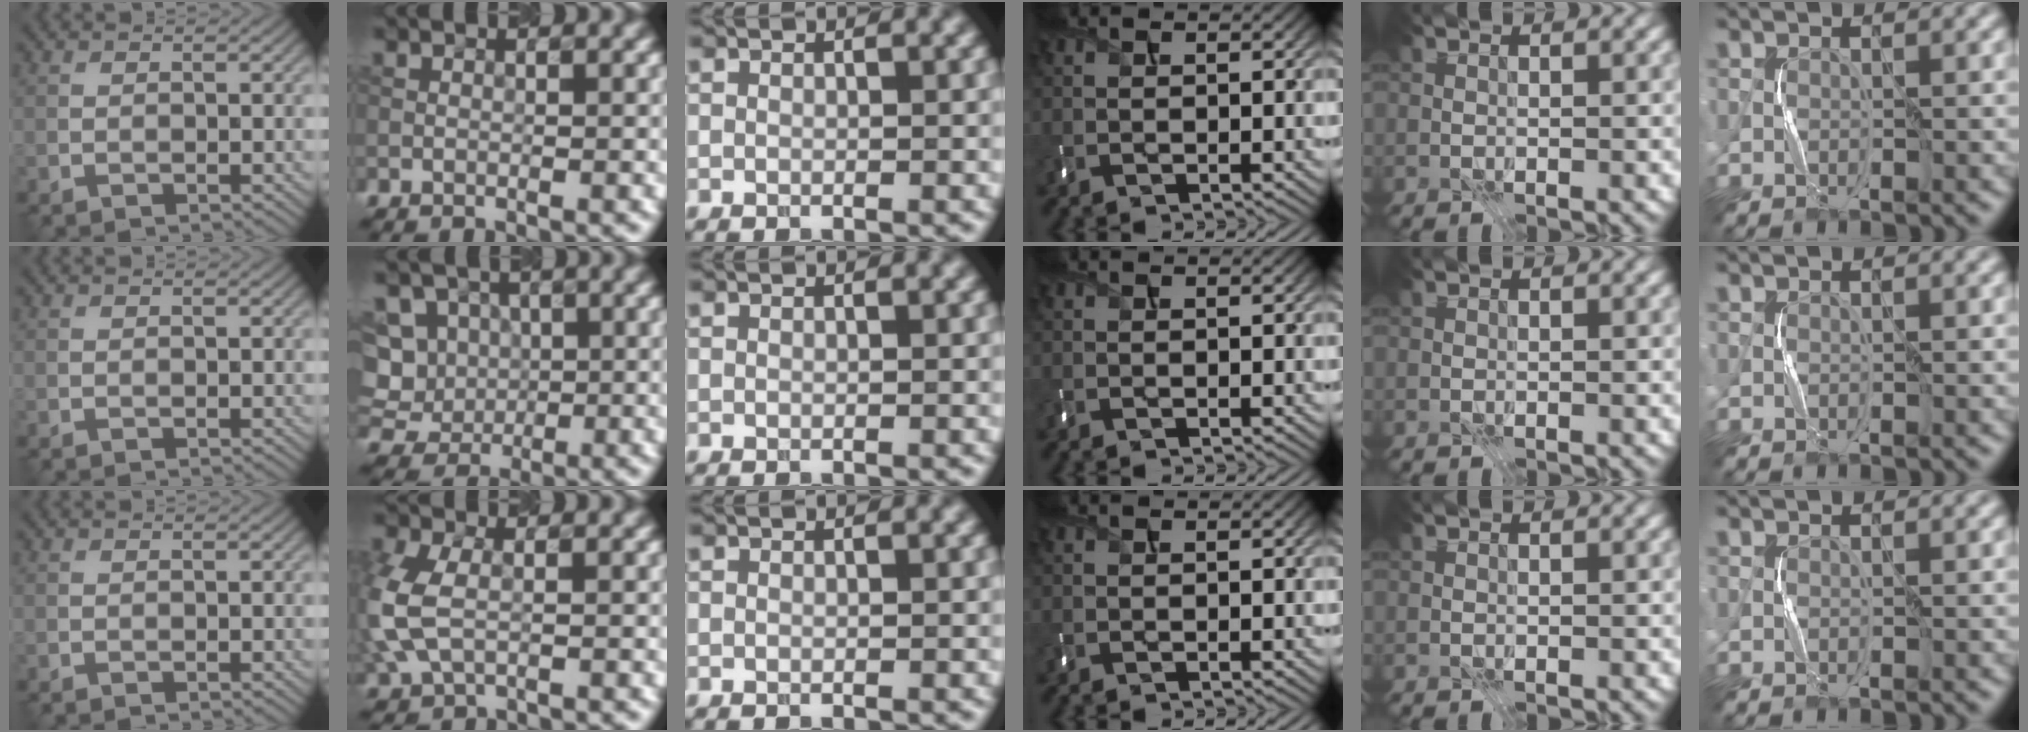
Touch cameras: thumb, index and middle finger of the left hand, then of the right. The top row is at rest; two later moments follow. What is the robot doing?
{"motion": "press", "object": "keyboard"}